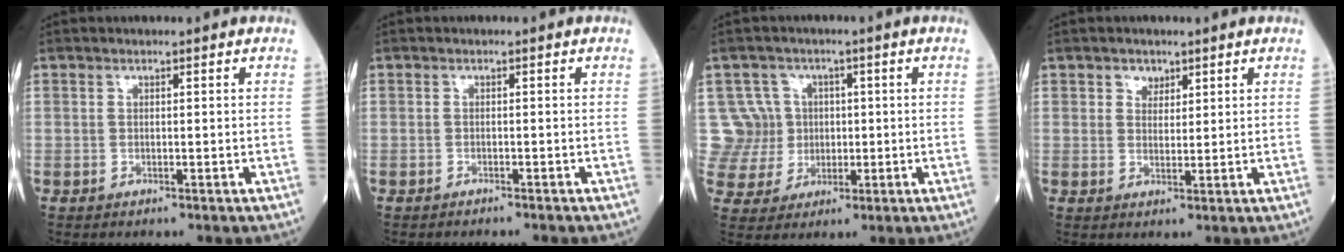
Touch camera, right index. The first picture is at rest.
{"total": 2.0, "force": [-1.9, 0.1, 0.6], "torque": [-0.012, 0.000, -0.023]}
{"total": 7.6, "force": [1.4, 7.4, -0.1], "torque": [0.009, 0.027, 0.032]}
{"total": 2.2, "force": [1.4, 1.5, 0.6], "torque": [-0.007, 0.000, 0.021]}